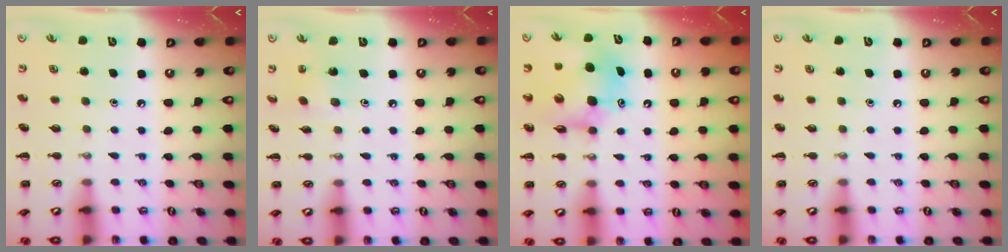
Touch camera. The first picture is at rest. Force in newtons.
{"total": 1.6, "press": 1.5, "slide": 0.6}
{"total": 10.2, "press": 10.0, "slide": 2.3}
{"total": 0.0}